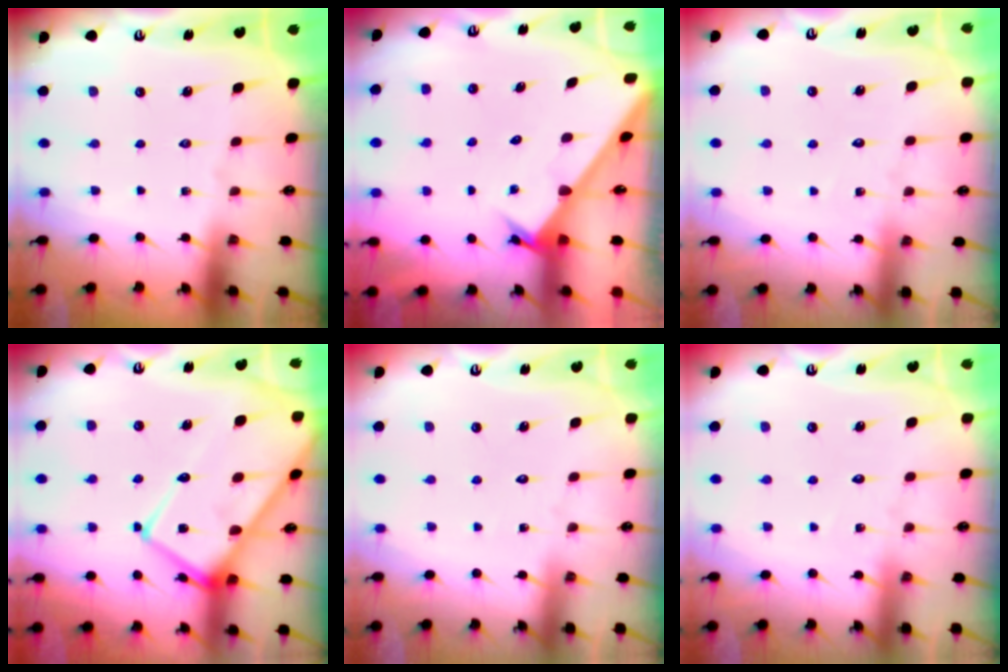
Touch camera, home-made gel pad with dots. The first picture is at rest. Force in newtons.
{"total": 2.4, "press": 2.4, "slide": 0.3}
{"total": 4.0, "press": 4.0, "slide": 0.4}
{"total": 18.4, "press": 18.3, "slide": 1.7}
{"total": 3.1, "press": 3.1, "slide": 0.3}
{"total": 4.0, "press": 4.0, "slide": 0.4}